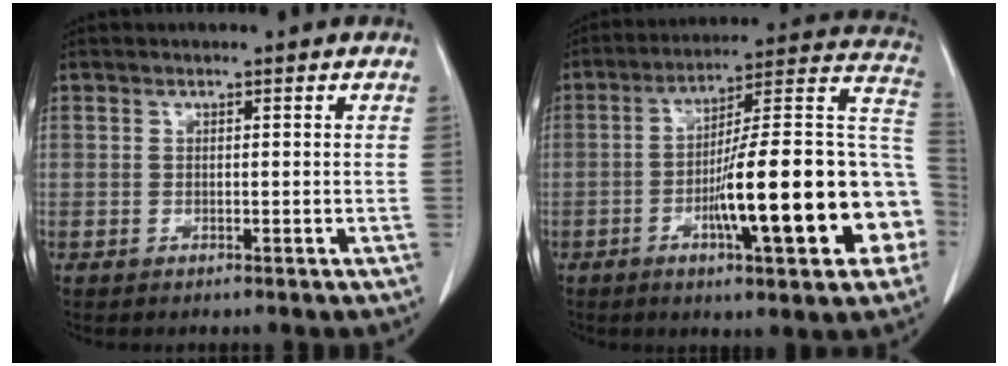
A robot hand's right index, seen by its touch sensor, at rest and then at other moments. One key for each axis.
{"total": 23.7, "fx": -6.2, "fy": 3.7, "fz": 22.5, "tx": -0.264, "ty": 0.026, "tz": -0.086}